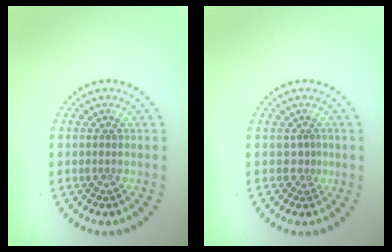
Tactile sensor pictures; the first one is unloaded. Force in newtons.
{"total": 0.6, "press": 0.1, "slide": 0.6}